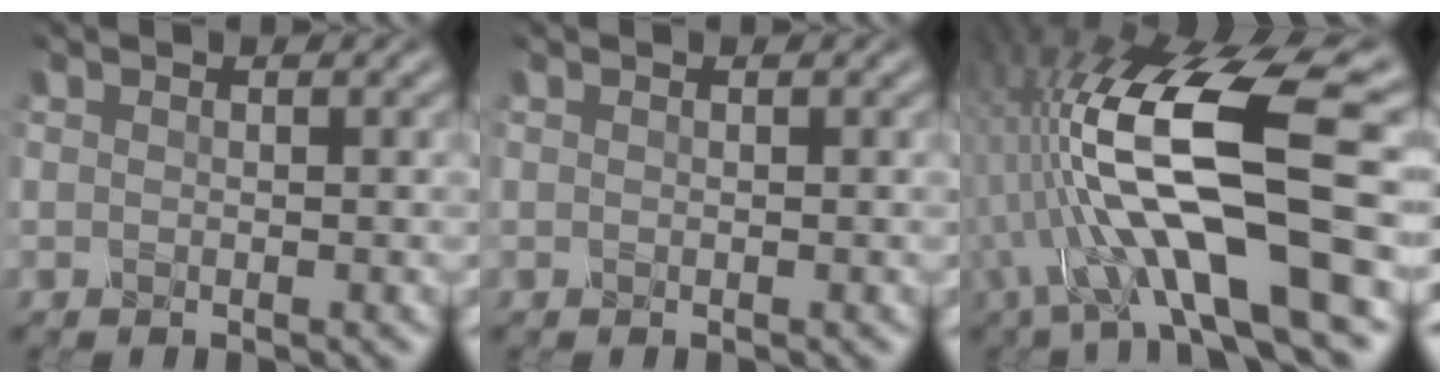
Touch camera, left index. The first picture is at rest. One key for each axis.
{"total": 0.0}
{"total": 13.6, "fx": -3.3, "fy": 3.5, "fz": 12.8, "tx": -0.232, "ty": 0.020, "tz": -0.065}